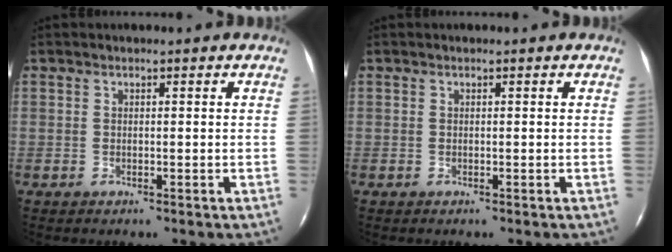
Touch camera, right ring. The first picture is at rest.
{"total": 0.0}